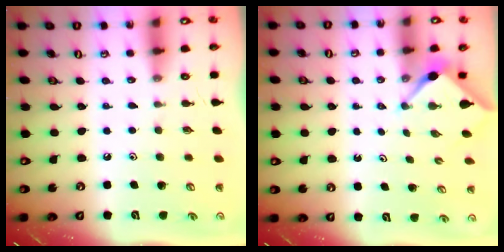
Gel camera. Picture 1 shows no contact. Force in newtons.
{"total": 3.0, "press": 3.0, "slide": 0.2}